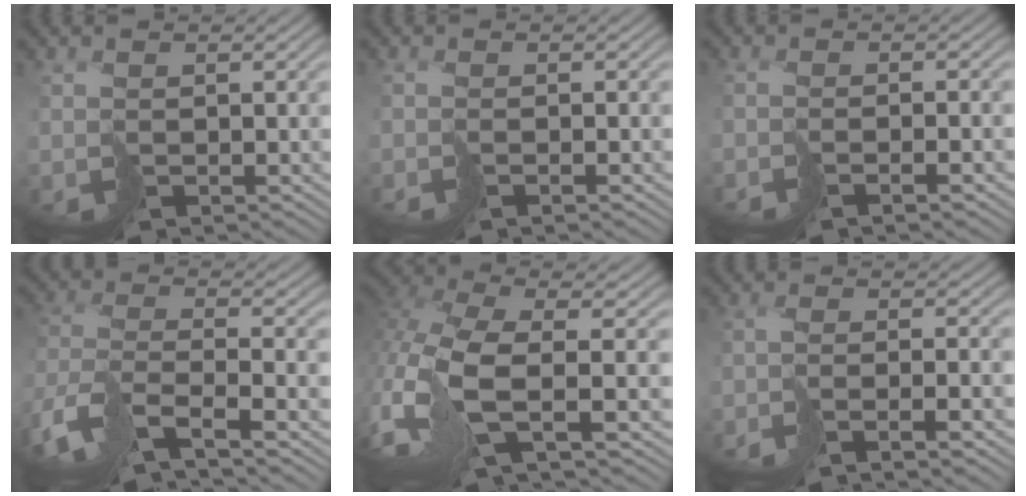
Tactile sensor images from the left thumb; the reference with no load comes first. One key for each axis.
{"total": 1.0, "fx": -0.8, "fy": -0.3, "fz": 0.4, "tx": -0.002, "ty": 0.006, "tz": -0.018}
{"total": 2.4, "fx": -1.7, "fy": -0.5, "fz": 1.6, "tx": -0.017, "ty": 0.001, "tz": -0.034}
{"total": 9.9, "fx": -6.9, "fy": 1.9, "fz": 6.8, "tx": -0.141, "ty": -0.010, "tz": -0.141}
{"total": 11.0, "fx": -3.1, "fy": 4.0, "fz": 9.8, "tx": -0.243, "ty": -0.013, "tz": -0.069}
{"total": 4.5, "fx": -3.5, "fy": -0.3, "fz": 2.9, "tx": -0.034, "ty": 0.002, "tz": -0.065}